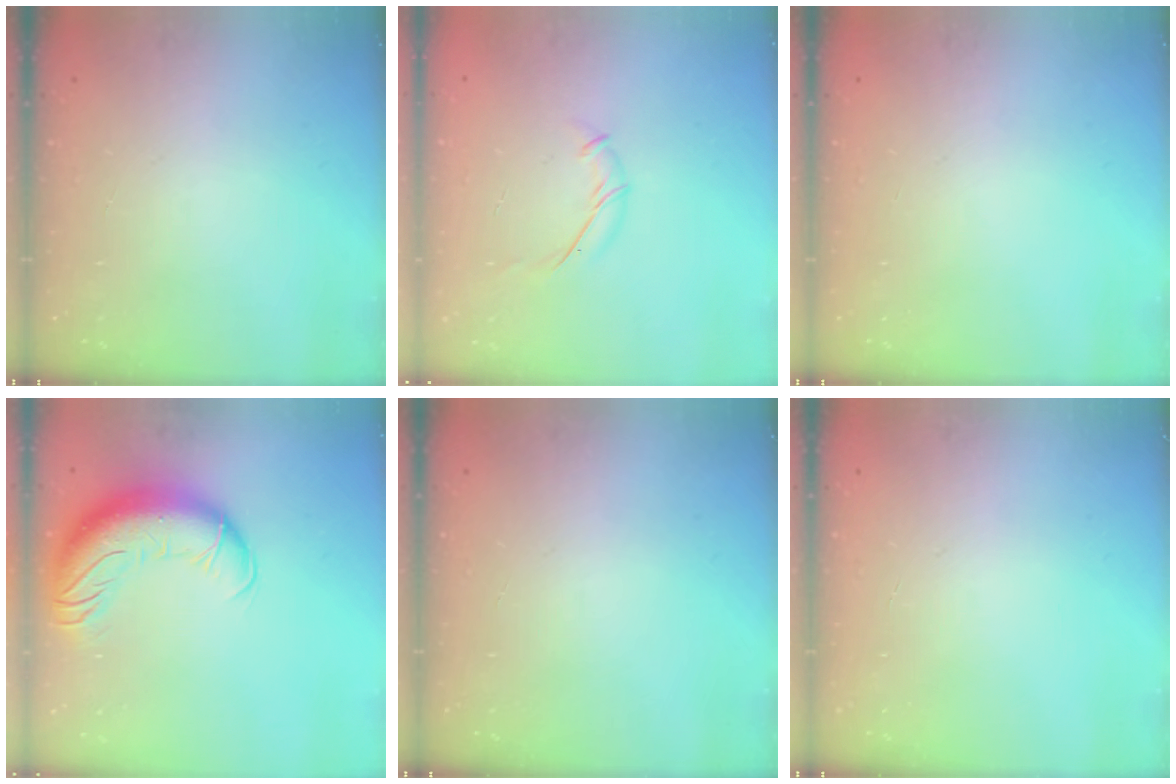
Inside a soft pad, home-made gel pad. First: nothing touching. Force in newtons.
{"total": 6.6, "press": 6.5, "slide": 1.4}
{"total": 0.0}
{"total": 16.7, "press": 16.2, "slide": 4.0}
{"total": 0.0}
{"total": 0.0}